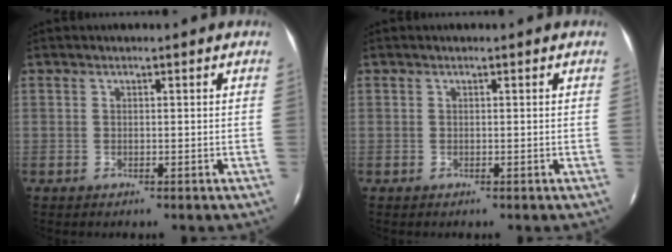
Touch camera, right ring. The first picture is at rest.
{"total": 0.0}